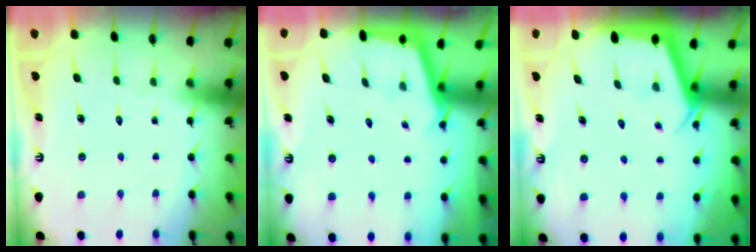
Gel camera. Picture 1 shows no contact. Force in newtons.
{"total": 2.2, "press": 2.2, "slide": 0.2}
{"total": 2.9, "press": 2.9, "slide": 0.3}